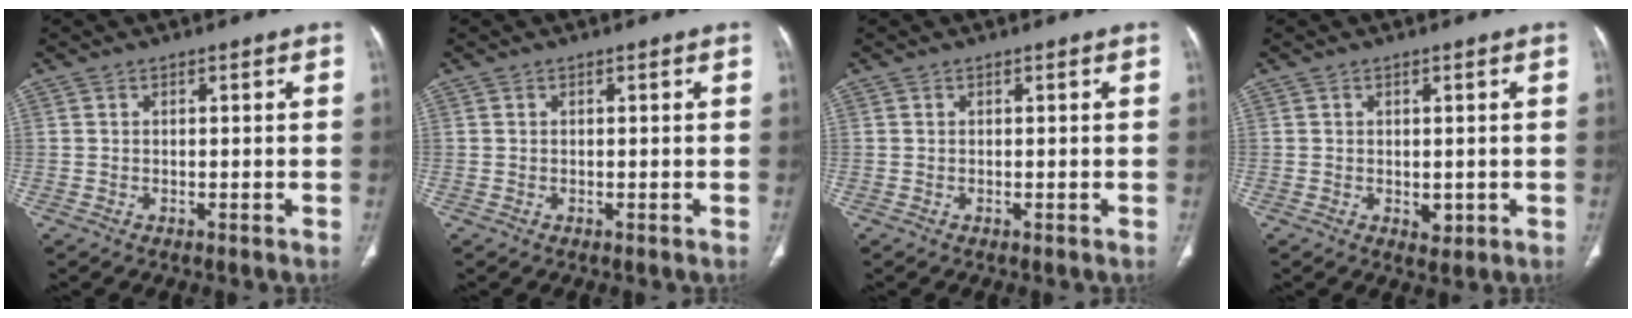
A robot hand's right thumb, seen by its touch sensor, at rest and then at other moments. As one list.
[{"total": 0.0}, {"total": 0.0}, {"total": 2.1, "force": [-0.2, 1.4, 1.5], "torque": [-0.013, -0.004, 0.005]}]